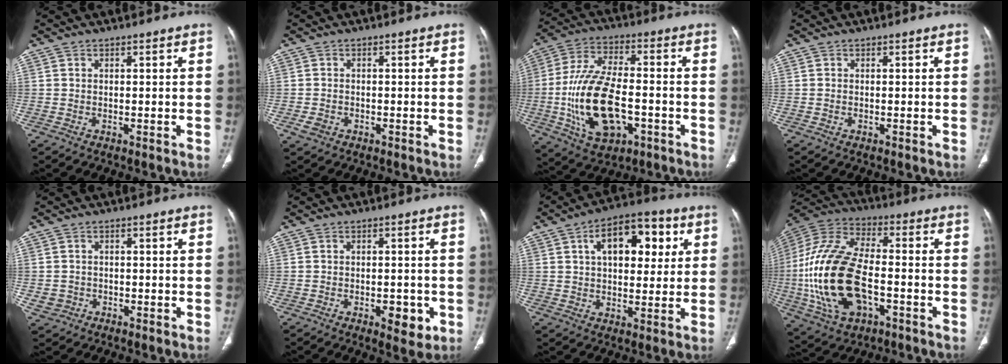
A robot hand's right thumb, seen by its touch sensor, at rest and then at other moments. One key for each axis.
{"total": 2.2, "fx": -0.9, "fy": 1.7, "fz": 1.0, "tx": -0.018, "ty": 0.004, "tz": -0.012}
{"total": 18.7, "fx": -4.3, "fy": 9.6, "fz": 15.4, "tx": -0.294, "ty": 0.017, "tz": -0.068}
{"total": 0.0}
{"total": 2.8, "fx": -0.9, "fy": 2.6, "fz": 0.8, "tx": -0.007, "ty": 0.008, "tz": -0.010}
{"total": 5.2, "fx": -1.8, "fy": 2.6, "fz": 4.0, "tx": -0.037, "ty": 0.003, "tz": -0.017}
{"total": 14.3, "fx": 4.6, "fy": 7.9, "fz": 10.9, "tx": -0.128, "ty": 0.008, "tz": 0.068}
{"total": 24.1, "fx": -4.5, "fy": 12.9, "fz": 19.9, "tx": -0.425, "ty": 0.013, "tz": -0.076}